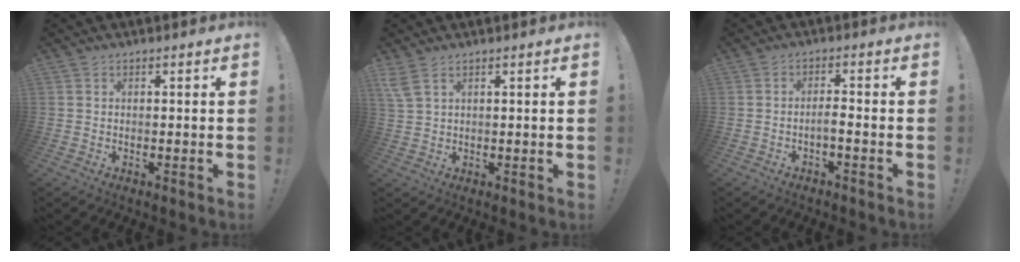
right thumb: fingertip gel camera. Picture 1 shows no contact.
{"total": 3.8, "force": [2.1, 0.9, 3.0], "torque": [-0.063, -0.004, 0.042]}
{"total": 3.0, "force": [-1.7, 0.5, 2.4], "torque": [-0.049, 0.000, -0.031]}